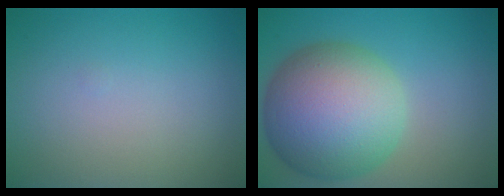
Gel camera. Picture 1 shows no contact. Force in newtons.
{"total": 12.4, "press": 12.4, "slide": 0.5}